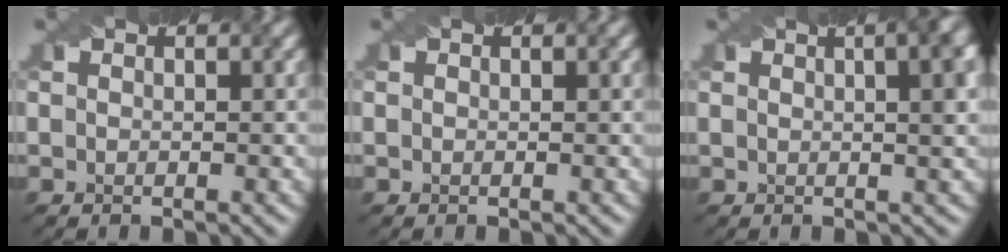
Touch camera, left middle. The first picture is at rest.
{"total": 0.0}
{"total": 7.6, "force": [2.3, 3.4, 6.4], "torque": [-0.021, 0.043, 0.000]}